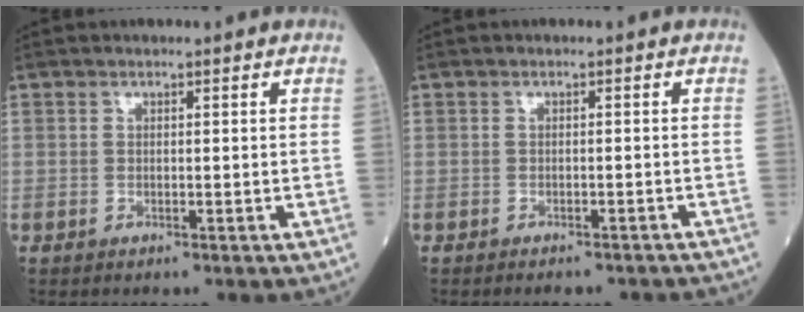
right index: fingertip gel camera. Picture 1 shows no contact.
{"total": 5.3, "force": [-4.8, 1.5, 1.7], "torque": [-0.016, -0.005, -0.053]}